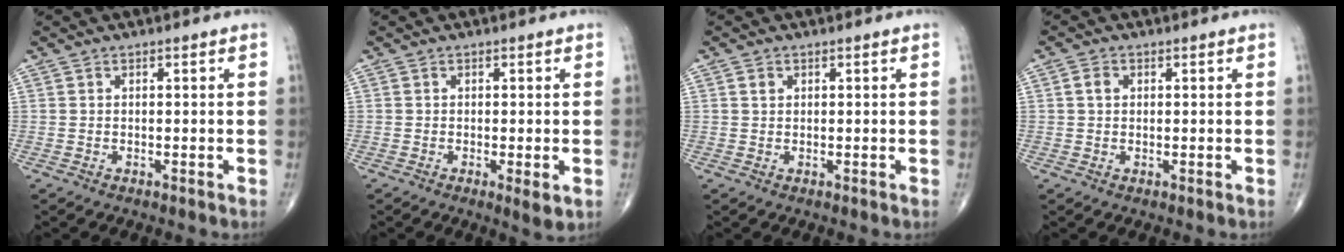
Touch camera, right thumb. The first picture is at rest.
{"total": 2.8, "force": [-0.8, 0.6, 2.7], "torque": [-0.043, -0.011, -0.013]}
{"total": 1.2, "force": [0.5, 1.0, 0.6], "torque": [-0.005, -0.001, 0.008]}
{"total": 2.0, "force": [0.5, 1.5, 1.2], "torque": [-0.019, 0.004, 0.008]}